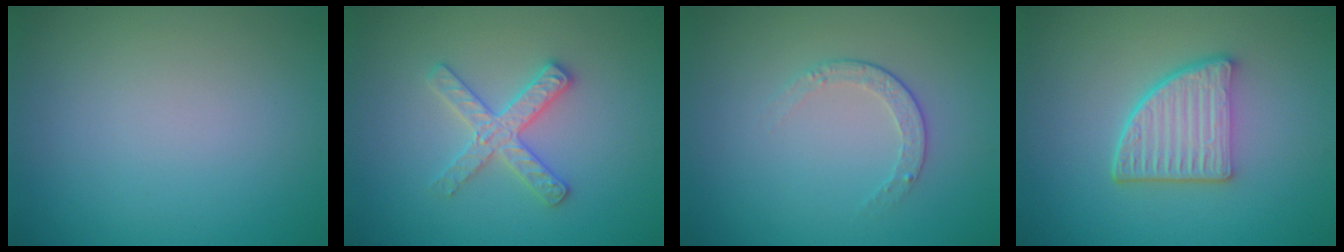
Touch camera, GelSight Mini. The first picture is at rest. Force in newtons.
{"total": 2.8, "press": 2.8, "slide": 0.3}
{"total": 1.6, "press": 1.2, "slide": 1.1}
{"total": 5.0, "press": 3.8, "slide": 3.3}